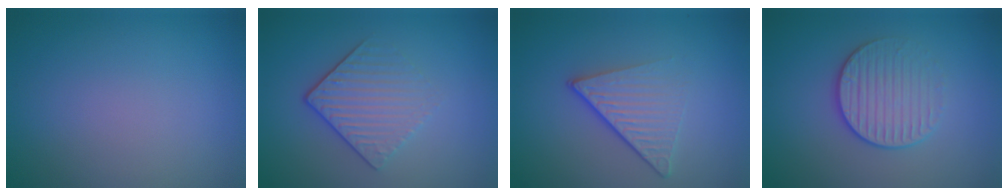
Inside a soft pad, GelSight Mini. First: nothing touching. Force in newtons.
{"total": 4.0, "press": 2.8, "slide": 2.8}
{"total": 4.6, "press": 2.8, "slide": 3.6}
{"total": 3.2, "press": 2.9, "slide": 1.4}